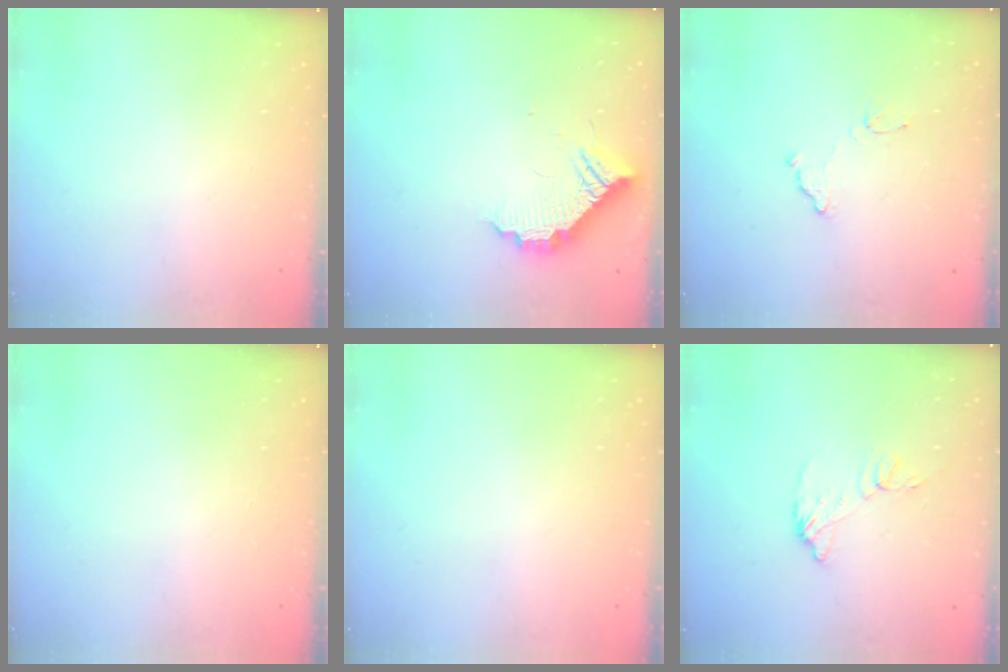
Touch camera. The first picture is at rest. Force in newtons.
{"total": 11.5, "press": 11.4, "slide": 0.8}
{"total": 8.6, "press": 8.6, "slide": 0.5}
{"total": 0.0}
{"total": 0.0}
{"total": 8.1, "press": 8.1, "slide": 0.1}